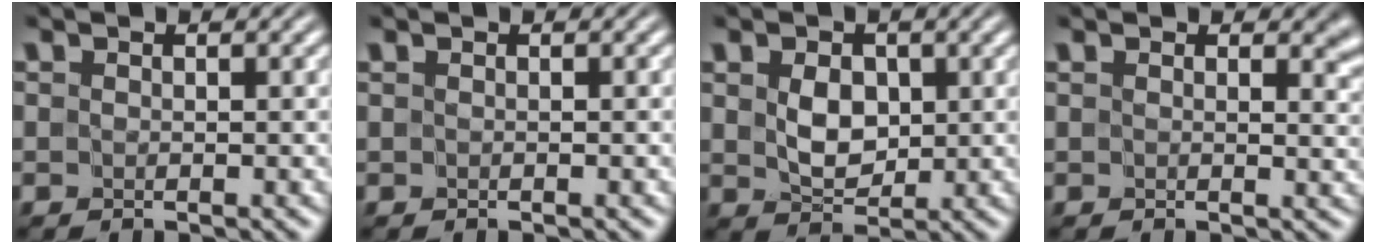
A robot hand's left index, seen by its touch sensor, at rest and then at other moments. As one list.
[{"total": 0.0}, {"total": 2.8, "force": [0.5, 2.0, 1.8], "torque": [-0.042, -0.004, 0.012]}, {"total": 2.9, "force": [1.2, 1.7, 2.1], "torque": [-0.020, -0.007, 0.015]}]